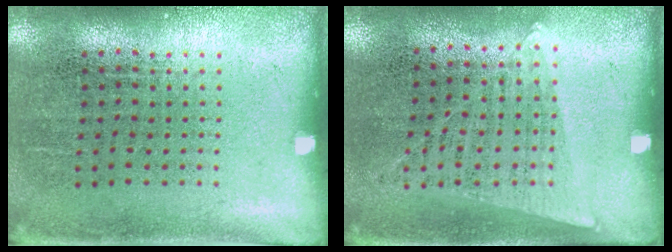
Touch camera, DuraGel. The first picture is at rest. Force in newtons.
{"total": 1.3, "press": 1.1, "slide": 0.6}